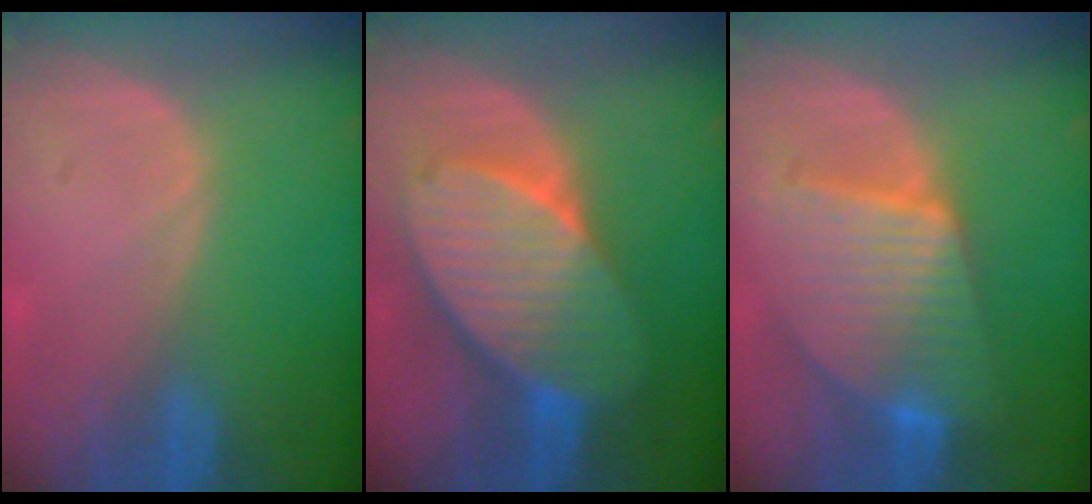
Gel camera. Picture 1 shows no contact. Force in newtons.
{"total": 10.7, "press": 10.7, "slide": 0.6}
{"total": 9.5, "press": 9.5, "slide": 0.8}